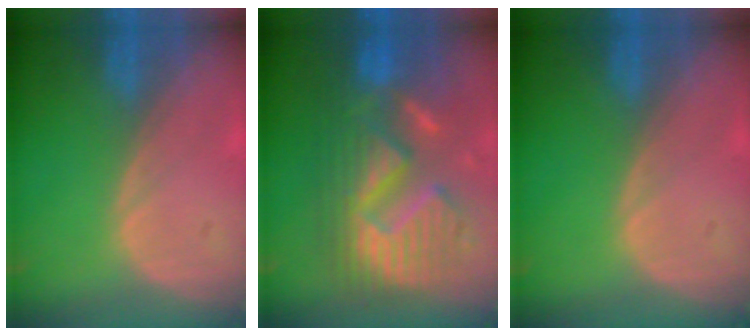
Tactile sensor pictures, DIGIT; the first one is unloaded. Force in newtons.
{"total": 13.2, "press": 13.2, "slide": 1.3}
{"total": 0.0}